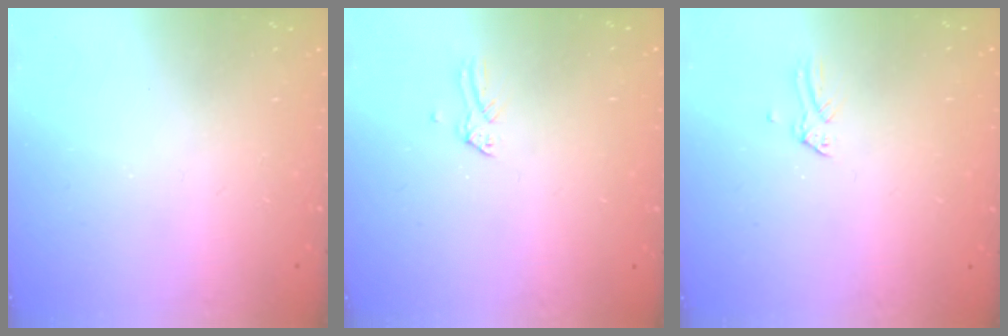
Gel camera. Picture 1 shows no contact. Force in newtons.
{"total": 0.0}
{"total": 0.0}